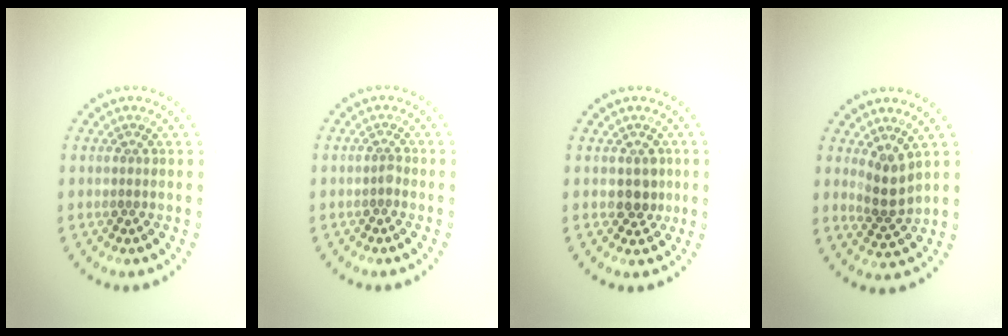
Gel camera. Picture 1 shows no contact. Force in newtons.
{"total": 0.6, "press": 0.5, "slide": 0.3}
{"total": 1.9, "press": 1.8, "slide": 0.7}
{"total": 2.4, "press": 2.0, "slide": 1.2}